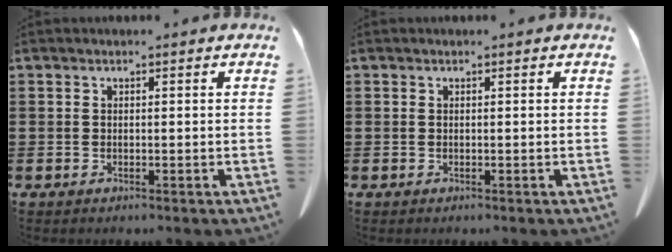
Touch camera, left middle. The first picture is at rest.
{"total": 0.0}